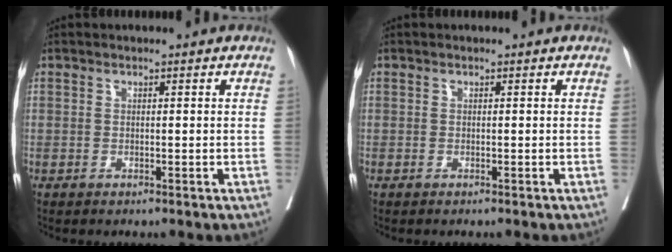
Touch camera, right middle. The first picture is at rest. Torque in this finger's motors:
{"motor_torque": [0.17, 0.11, -0.03, -0.01]}